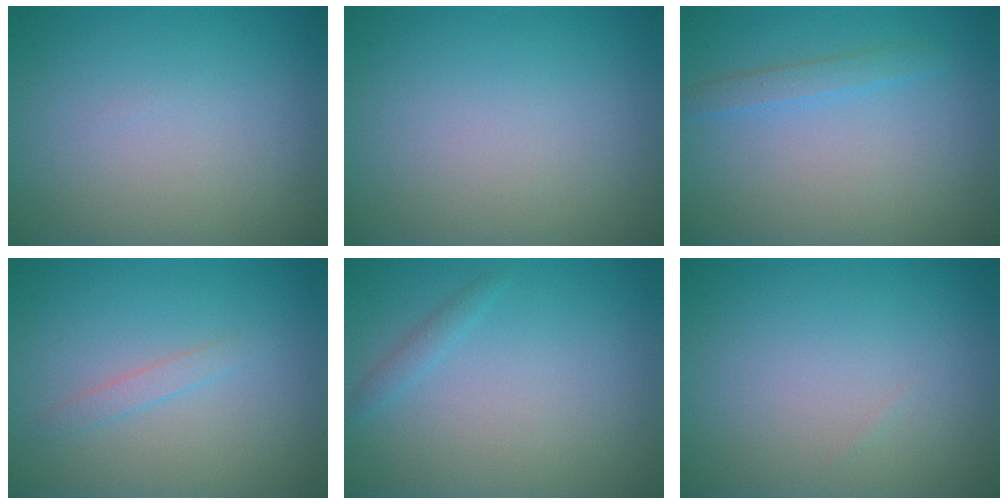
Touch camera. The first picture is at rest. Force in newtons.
{"total": 0.0}
{"total": 1.3, "press": 1.3, "slide": 0.1}
{"total": 1.0, "press": 1.0, "slide": 0.0}
{"total": 0.9, "press": 0.9, "slide": 0.0}
{"total": 0.0}